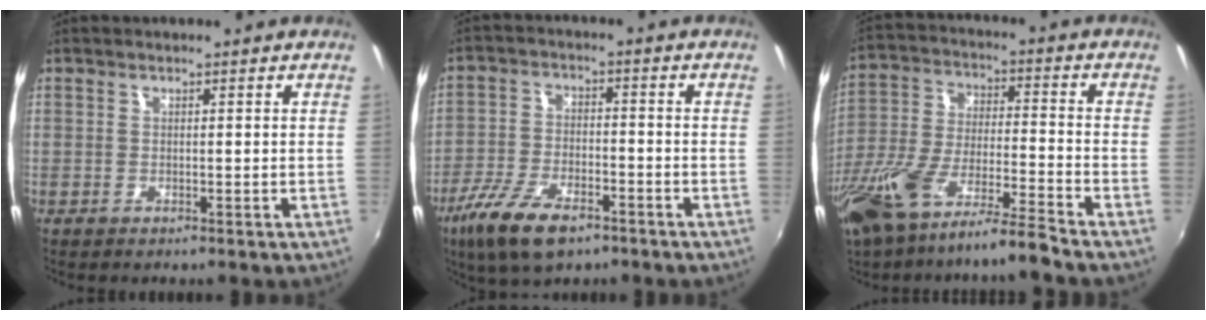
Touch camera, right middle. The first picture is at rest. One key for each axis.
{"total": 11.7, "fx": -7.5, "fy": 4.8, "fz": 7.6, "tx": -0.174, "ty": -0.023, "tz": -0.142}
{"total": 14.5, "fx": -11.3, "fy": 1.3, "fz": 9.0, "tx": -0.194, "ty": -0.025, "tz": -0.211}